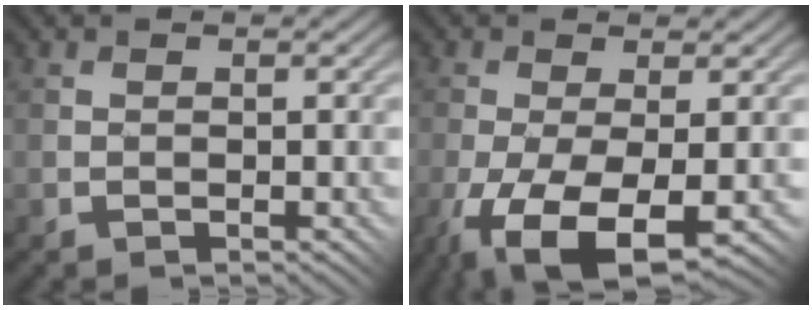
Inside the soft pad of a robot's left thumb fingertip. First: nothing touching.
{"total": 9.3, "force": [-4.2, 3.5, 7.5], "torque": [-0.170, -0.029, -0.065]}